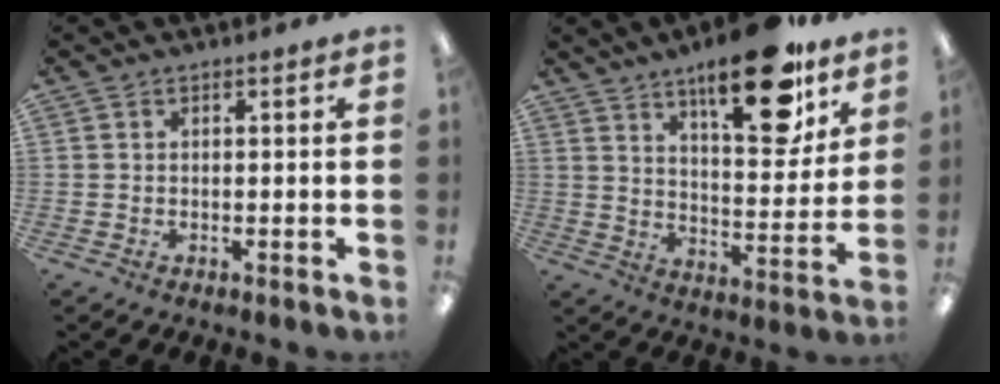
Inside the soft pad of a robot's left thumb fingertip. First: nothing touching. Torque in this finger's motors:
{"motor_torque": [1.58, 1.31, 1.60, -1.17, 0.10]}